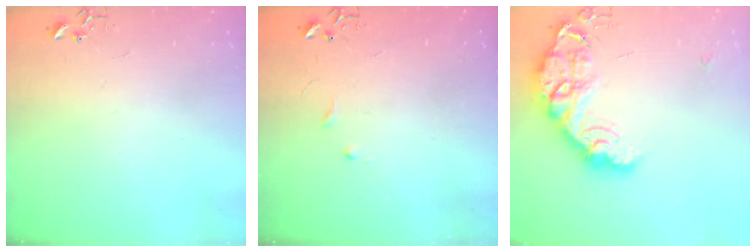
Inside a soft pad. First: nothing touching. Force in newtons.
{"total": 5.3, "press": 5.2, "slide": 0.7}
{"total": 18.2, "press": 18.2, "slide": 1.3}